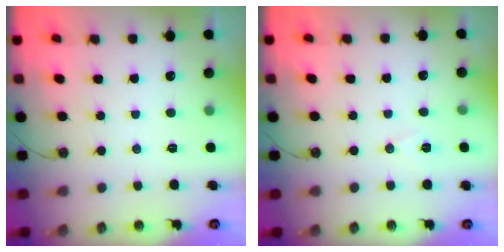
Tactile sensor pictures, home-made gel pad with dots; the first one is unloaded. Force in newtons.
{"total": 6.1, "press": 4.2, "slide": 4.4}